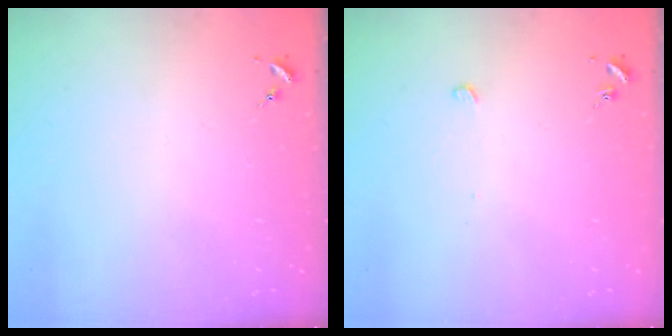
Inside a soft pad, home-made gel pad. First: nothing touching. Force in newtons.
{"total": 2.6, "press": 2.6, "slide": 0.2}